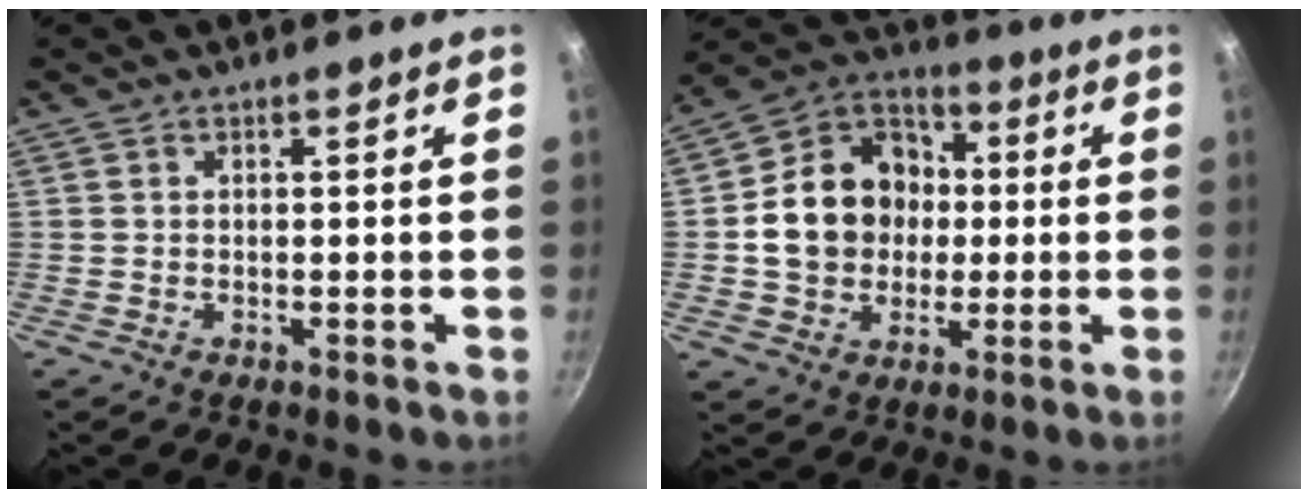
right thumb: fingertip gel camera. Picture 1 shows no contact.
{"total": 16.4, "force": [0.2, 13.8, 8.8], "torque": [-0.116, 0.034, -0.004]}